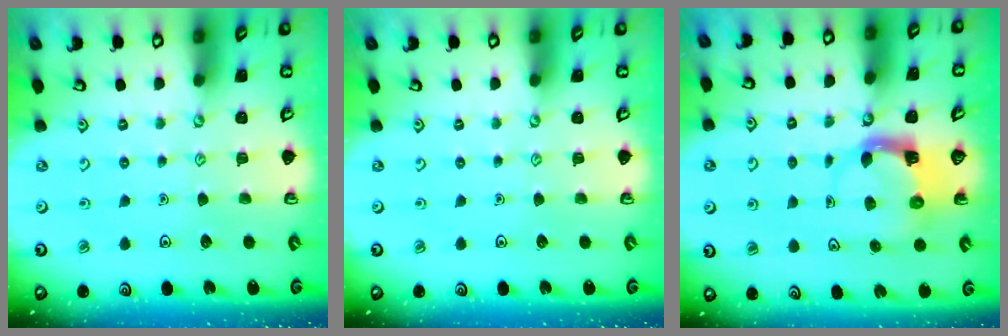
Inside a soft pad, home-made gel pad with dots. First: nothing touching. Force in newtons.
{"total": 0.0}
{"total": 4.8, "press": 4.7, "slide": 1.0}